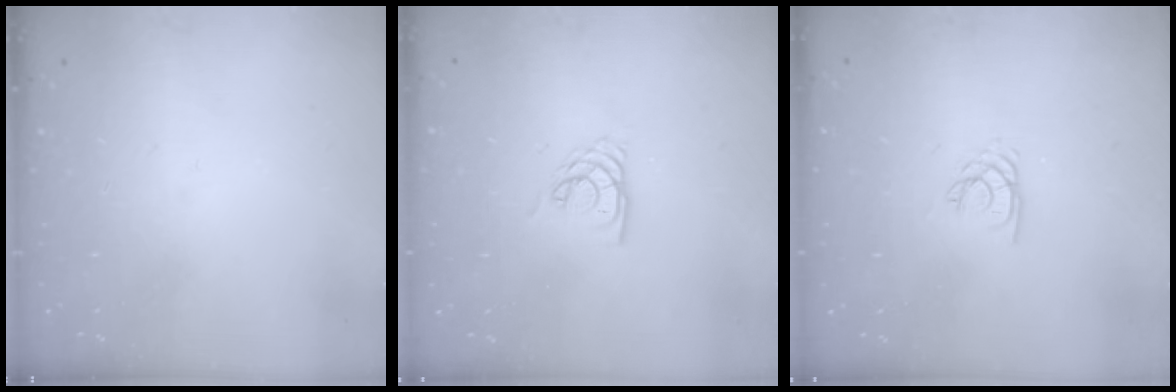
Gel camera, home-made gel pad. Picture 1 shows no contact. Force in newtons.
{"total": 4.5, "press": 4.5, "slide": 0.4}
{"total": 2.1, "press": 2.1, "slide": 0.3}